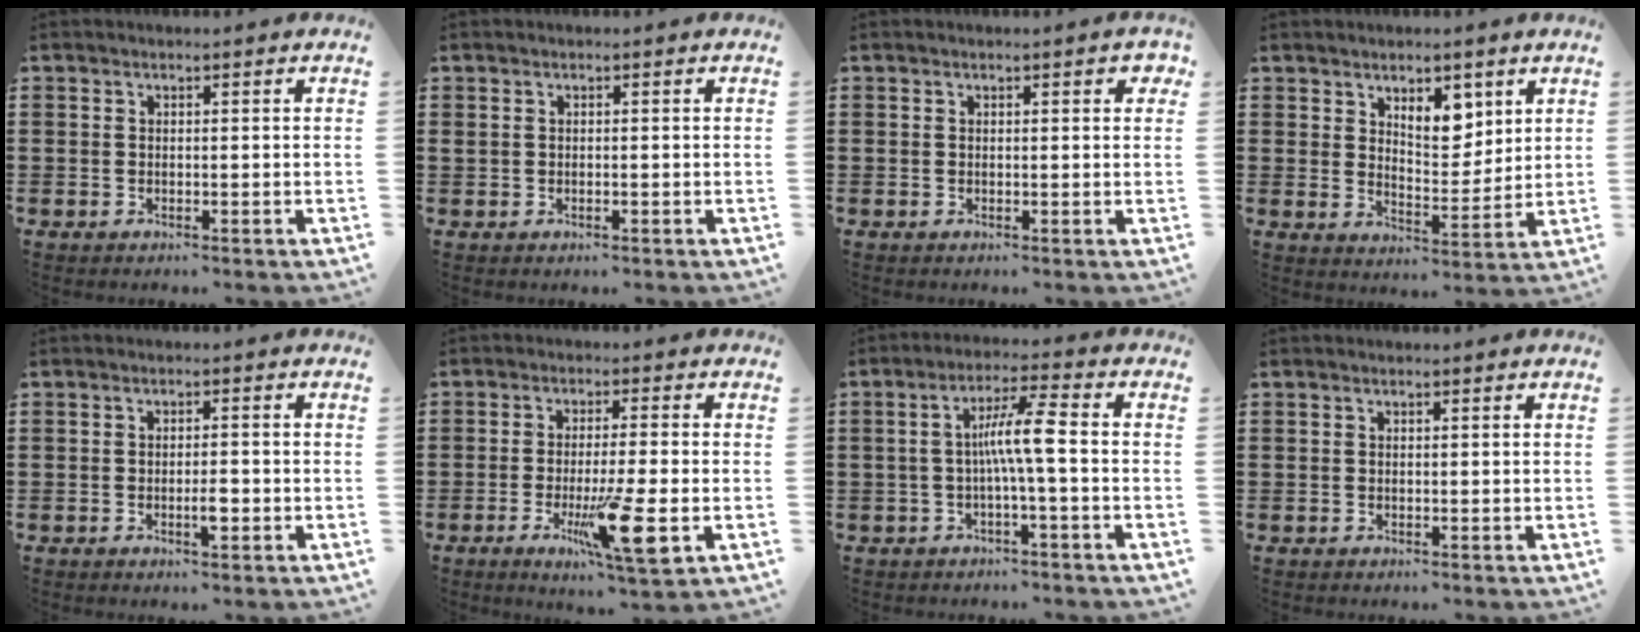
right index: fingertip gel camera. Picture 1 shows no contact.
{"total": 0.5, "force": [0.1, 0.1, 0.5], "torque": [-0.010, -0.001, 0.001]}
{"total": 0.8, "force": [0.3, 0.5, 0.6], "torque": [-0.003, 0.004, 0.003]}
{"total": 5.8, "force": [3.9, 2.9, 3.2], "torque": [-0.049, -0.013, 0.067]}
{"total": 2.7, "force": [-0.8, 0.8, 2.5], "torque": [-0.044, 0.000, -0.014]}
{"total": 10.7, "force": [-3.3, 1.2, 10.1], "torque": [-0.188, -0.017, -0.056]}
{"total": 6.9, "force": [-0.4, 0.6, 6.9], "torque": [-0.128, 0.006, -0.016]}
{"total": 0.0}